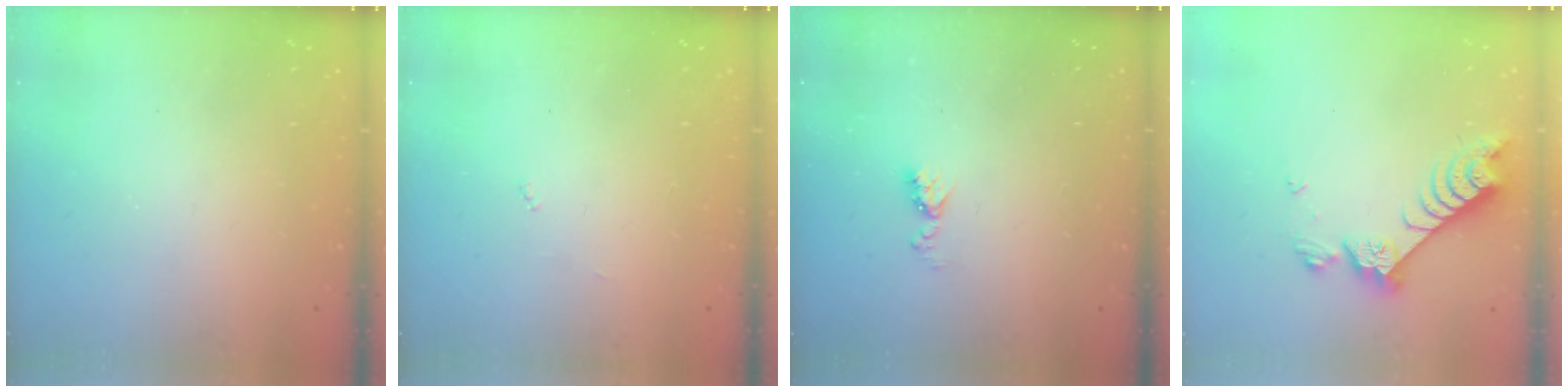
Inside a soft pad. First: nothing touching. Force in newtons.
{"total": 3.0, "press": 3.0, "slide": 0.2}
{"total": 5.9, "press": 5.9, "slide": 0.8}
{"total": 7.6, "press": 7.6, "slide": 0.8}